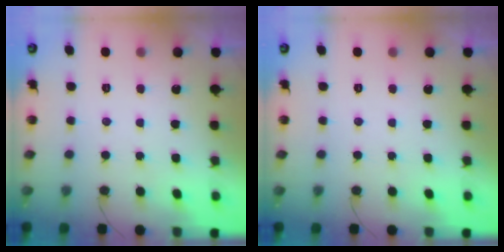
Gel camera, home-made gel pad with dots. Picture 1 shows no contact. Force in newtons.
{"total": 0.0}